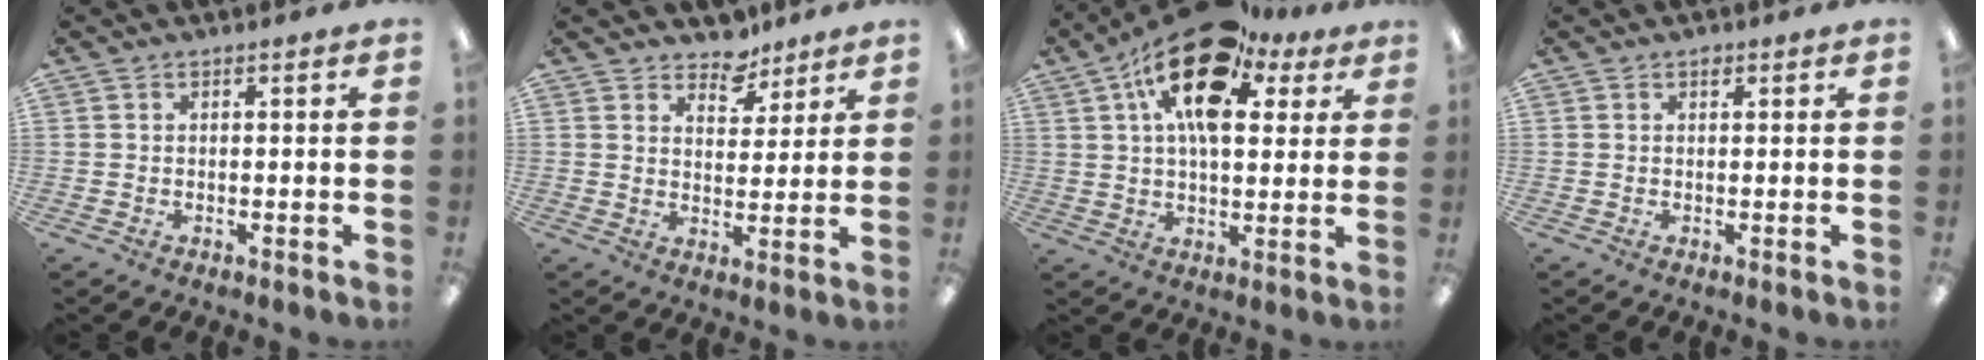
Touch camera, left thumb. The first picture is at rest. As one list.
[{"total": 6.8, "force": [5.7, 3.6, 1.5], "torque": [-0.009, -0.037, 0.100]}, {"total": 18.7, "force": [9.6, 9.5, 13.0], "torque": [-0.219, -0.035, 0.162]}, {"total": 1.0, "force": [0.6, 0.6, 0.6], "torque": [-0.005, -0.001, 0.009]}]